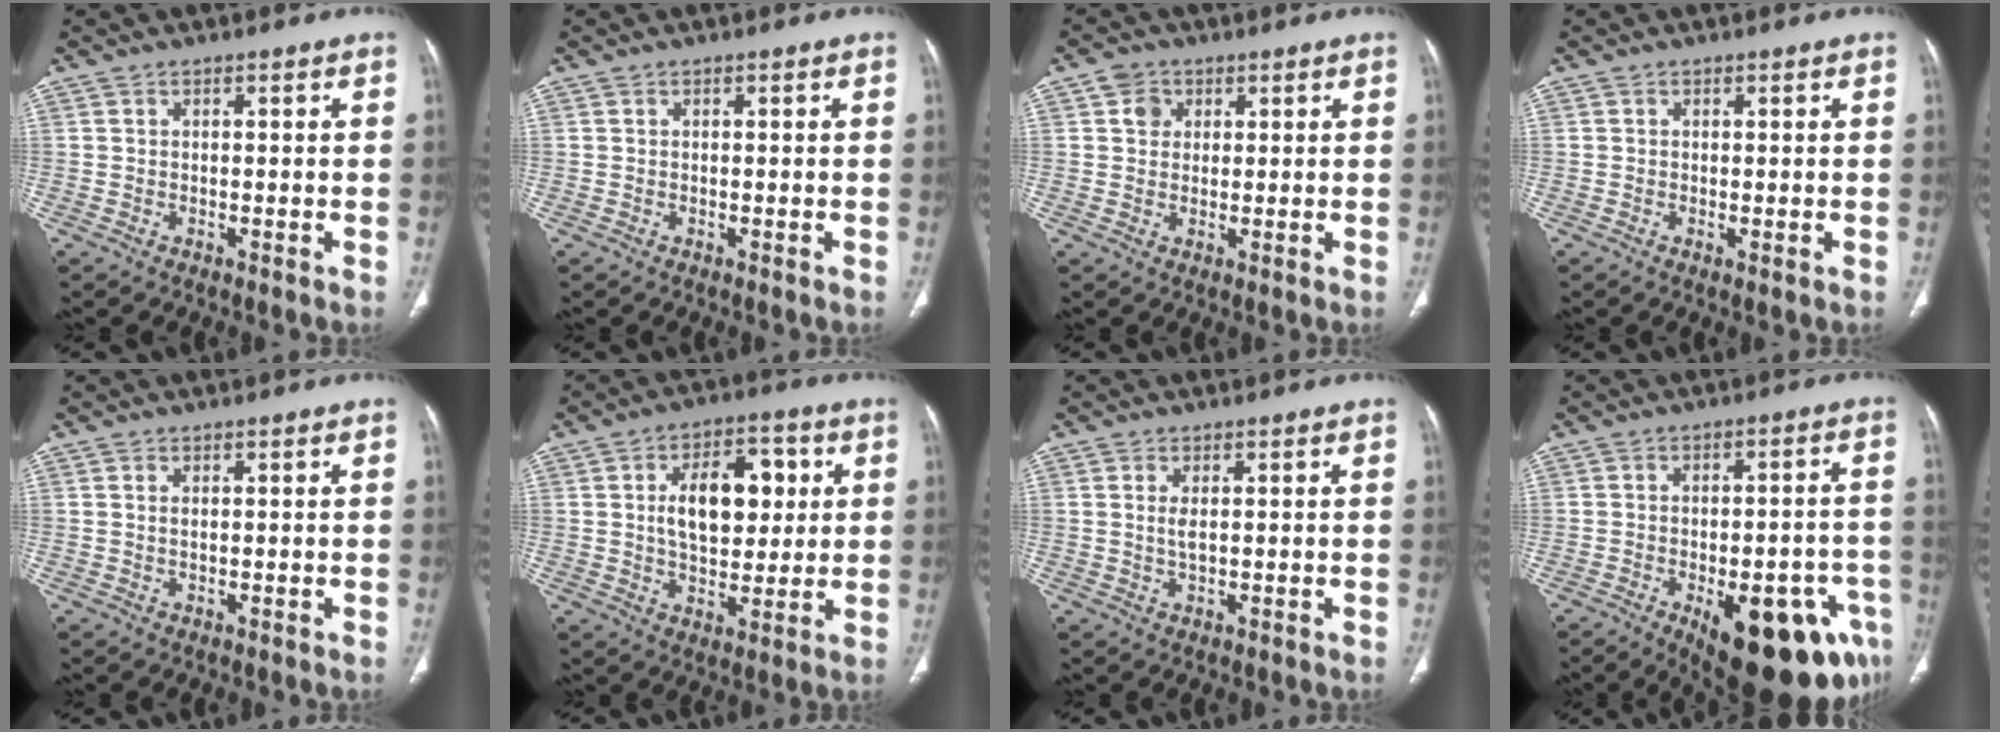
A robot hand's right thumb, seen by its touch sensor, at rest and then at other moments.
{"total": 0.0}
{"total": 3.7, "force": [1.3, 3.1, 1.4], "torque": [-0.007, -0.003, 0.021]}
{"total": 0.6, "force": [-0.1, 0.2, 0.6], "torque": [-0.017, -0.004, -0.001]}
{"total": 0.8, "force": [0.3, 0.3, 0.7], "torque": [-0.018, 0.003, 0.008]}
{"total": 13.7, "force": [2.7, 8.1, 10.7], "torque": [-0.130, 0.004, 0.043]}
{"total": 2.1, "force": [0.4, 0.8, 1.9], "torque": [-0.044, -0.002, 0.013]}
{"total": 21.3, "force": [-9.5, 8.9, 16.8], "torque": [-0.150, 0.028, -0.111]}